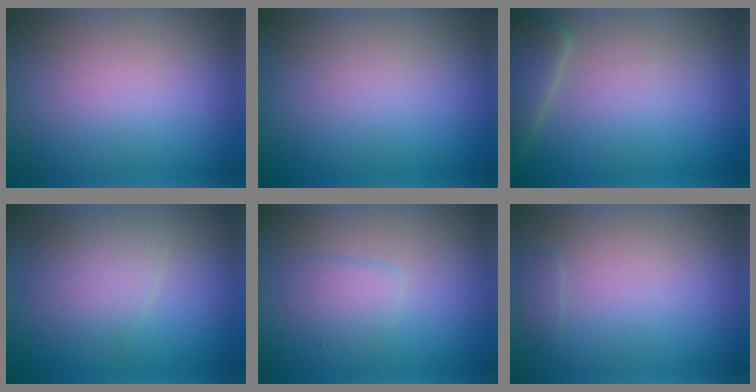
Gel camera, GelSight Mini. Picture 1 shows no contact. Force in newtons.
{"total": 0.0}
{"total": 2.8, "press": 2.8, "slide": 0.2}
{"total": 3.0, "press": 3.0, "slide": 0.1}
{"total": 1.7, "press": 1.7, "slide": 0.1}
{"total": 0.7, "press": 0.7, "slide": 0.1}